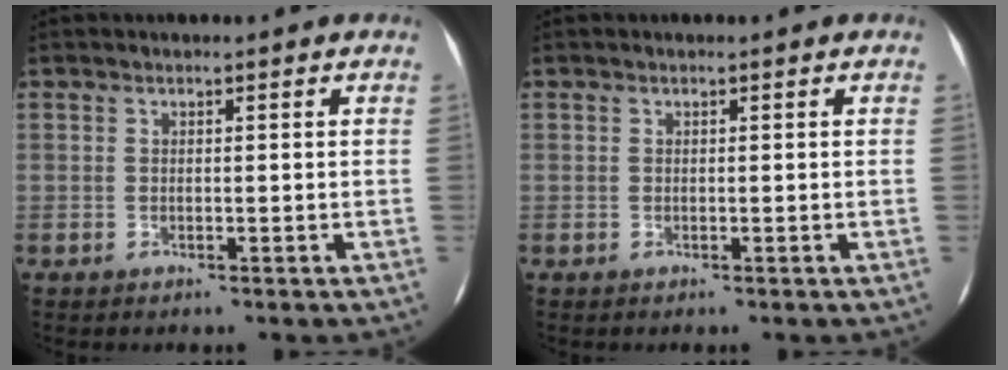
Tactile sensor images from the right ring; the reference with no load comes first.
{"total": 0.0}